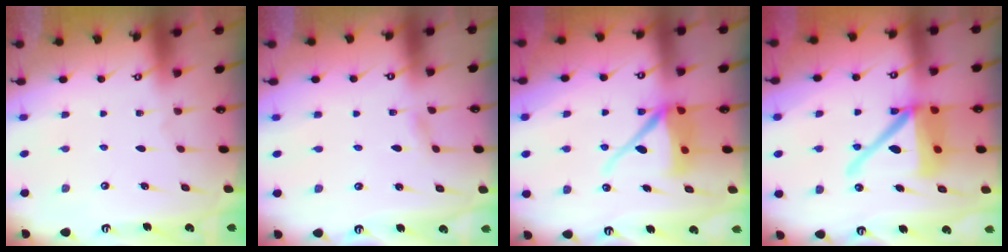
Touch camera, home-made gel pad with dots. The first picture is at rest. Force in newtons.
{"total": 2.4, "press": 2.3, "slide": 0.3}
{"total": 11.5, "press": 11.4, "slide": 1.5}
{"total": 16.6, "press": 16.5, "slide": 2.1}